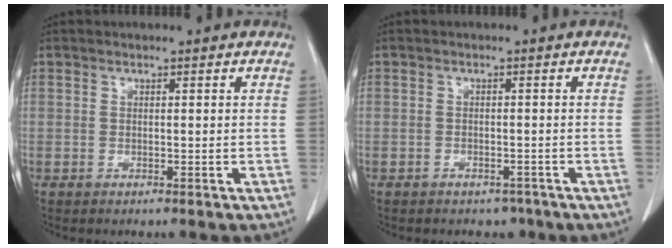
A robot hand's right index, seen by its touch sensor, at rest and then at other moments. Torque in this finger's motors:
{"motor_torque": [0.25, -0.23, 0.01, 0.01]}